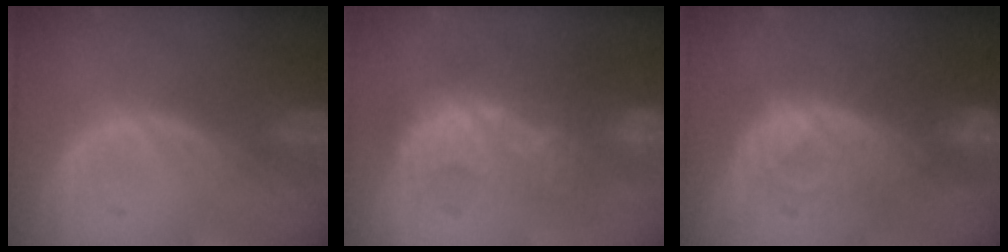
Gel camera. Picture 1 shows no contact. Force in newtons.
{"total": 9.4, "press": 8.4, "slide": 4.3}
{"total": 8.1, "press": 7.9, "slide": 2.0}